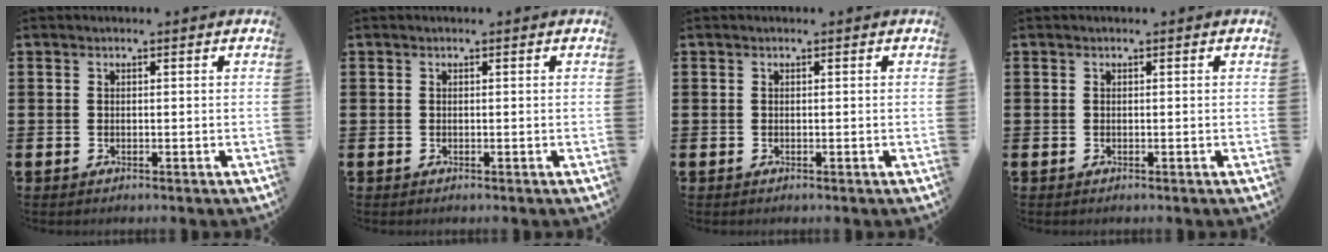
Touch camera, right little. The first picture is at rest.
{"total": 0.0}
{"total": 0.0}
{"total": 0.0}